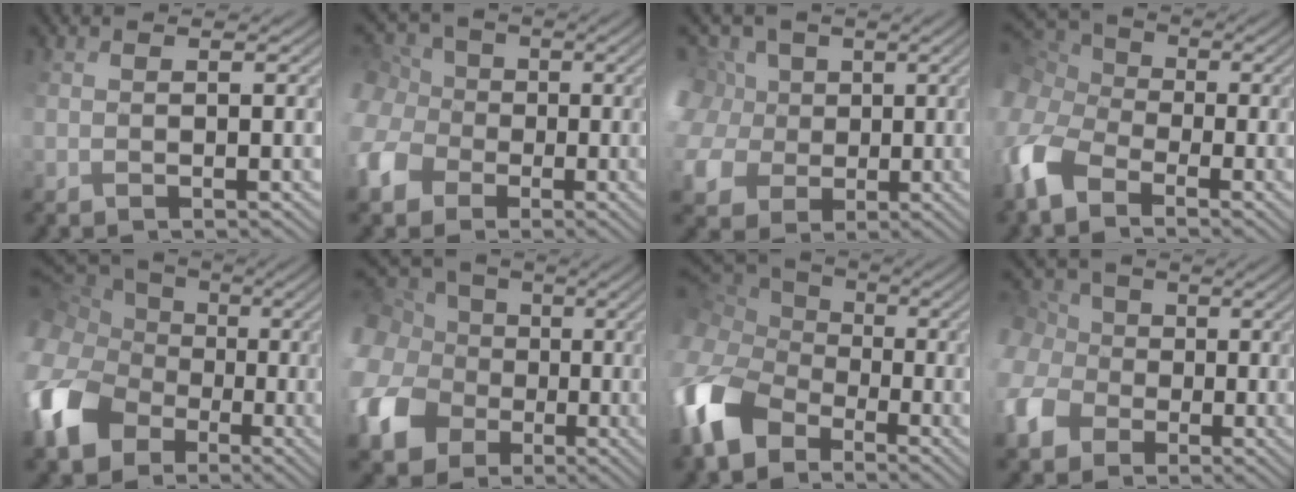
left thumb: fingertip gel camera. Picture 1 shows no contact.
{"total": 8.7, "force": [-0.6, 7.6, 4.2], "torque": [-0.139, 0.006, -0.019]}
{"total": 11.3, "force": [2.5, 9.5, 5.6], "torque": [-0.190, 0.024, 0.032]}
{"total": 11.1, "force": [-4.0, 7.3, 7.3], "torque": [-0.222, -0.033, -0.046]}
{"total": 14.8, "force": [-2.3, 11.9, 8.5], "torque": [-0.261, -0.028, -0.029]}
{"total": 16.3, "force": [0.9, 14.2, 7.9], "torque": [-0.245, -0.014, 0.005]}
{"total": 13.1, "force": [-4.6, 9.0, 8.4], "torque": [-0.253, -0.034, -0.074]}
{"total": 8.5, "force": [-1.0, 7.3, 4.2], "torque": [-0.134, 0.000, -0.024]}